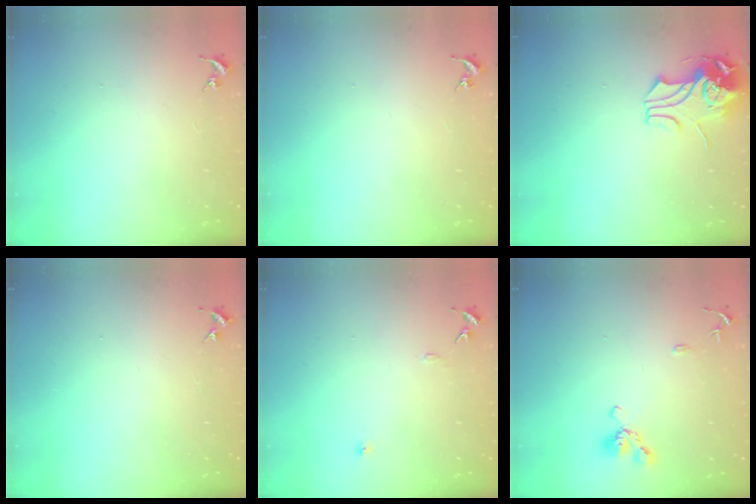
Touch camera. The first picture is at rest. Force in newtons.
{"total": 0.0}
{"total": 9.8, "press": 9.8, "slide": 0.8}
{"total": 2.7, "press": 2.7, "slide": 0.3}
{"total": 8.1, "press": 8.0, "slide": 0.8}
{"total": 10.4, "press": 10.3, "slide": 1.6}